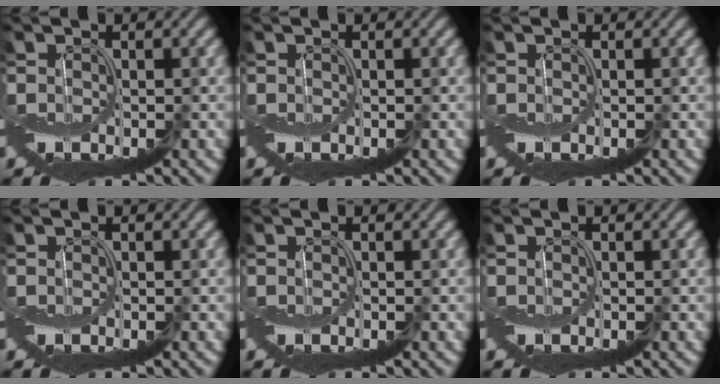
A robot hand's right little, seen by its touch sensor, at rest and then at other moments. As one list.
[{"total": 0.0}, {"total": 0.0}, {"total": 0.0}, {"total": 0.0}, {"total": 0.0}]